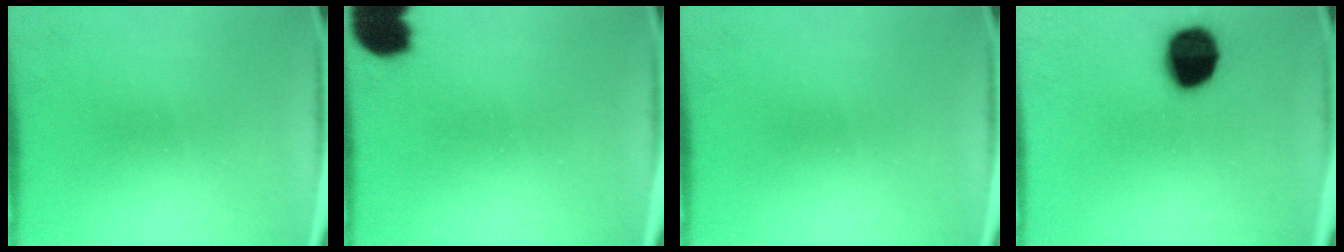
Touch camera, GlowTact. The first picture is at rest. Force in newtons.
{"total": 9.1}
{"total": 0.0}
{"total": 15.2}